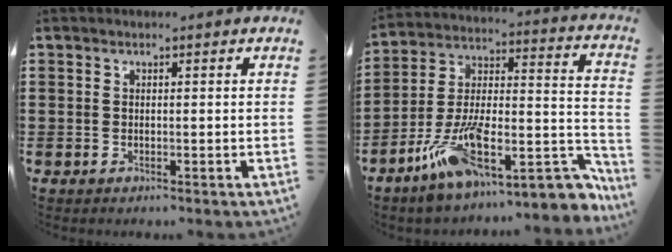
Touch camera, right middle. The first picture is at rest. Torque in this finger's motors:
{"motor_torque": [1.43, -0.71, 1.05, 0.21]}